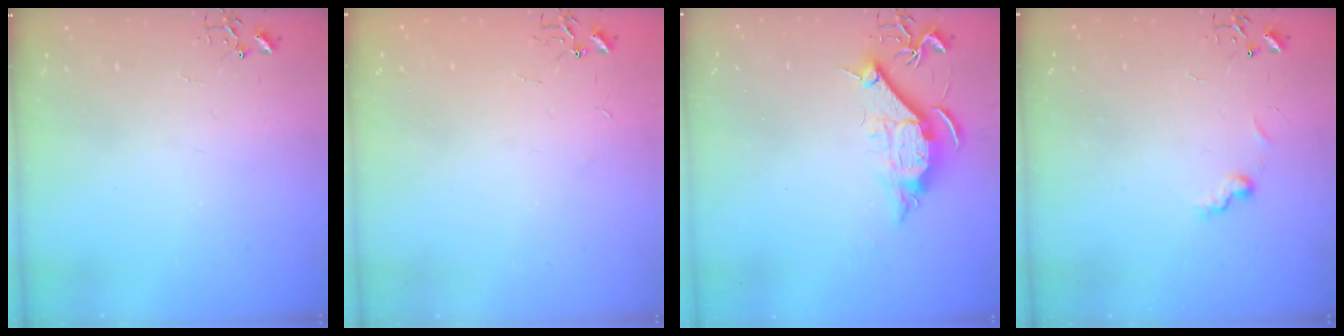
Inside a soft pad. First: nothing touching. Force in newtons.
{"total": 2.4, "press": 2.4, "slide": 0.3}
{"total": 10.1, "press": 10.0, "slide": 0.8}
{"total": 6.9, "press": 6.9, "slide": 0.7}